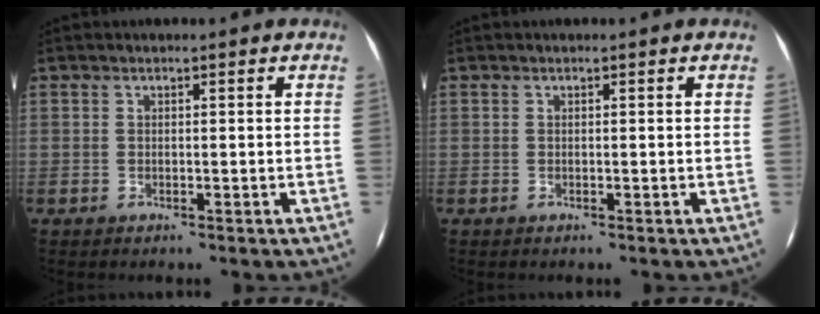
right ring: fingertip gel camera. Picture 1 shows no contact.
{"total": 0.0}